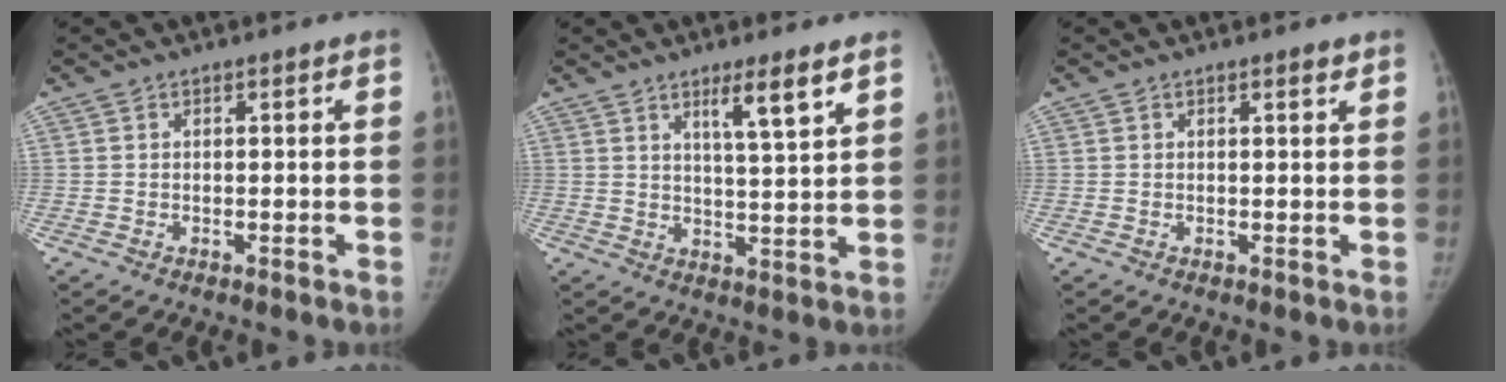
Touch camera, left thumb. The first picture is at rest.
{"total": 6.5, "force": [4.0, 0.5, 5.1], "torque": [-0.083, -0.032, 0.069]}
{"total": 0.9, "force": [0.7, 0.2, 0.6], "torque": [-0.008, -0.004, 0.010]}